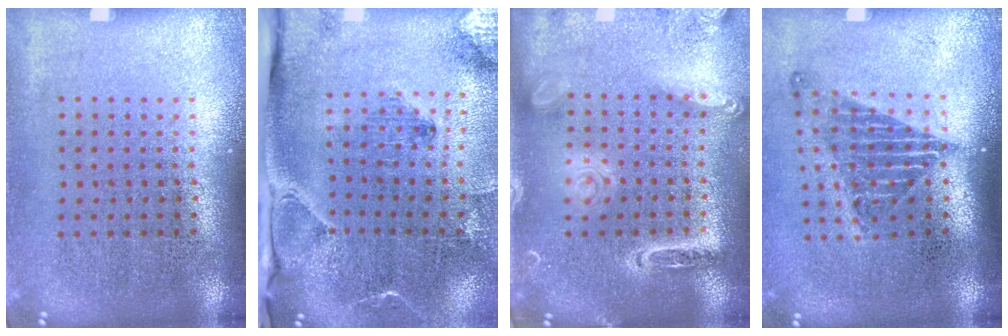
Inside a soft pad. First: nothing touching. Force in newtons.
{"total": 3.3, "press": 2.3, "slide": 2.3}
{"total": 2.2, "press": 1.9, "slide": 1.1}
{"total": 1.5, "press": 1.2, "slide": 0.9}